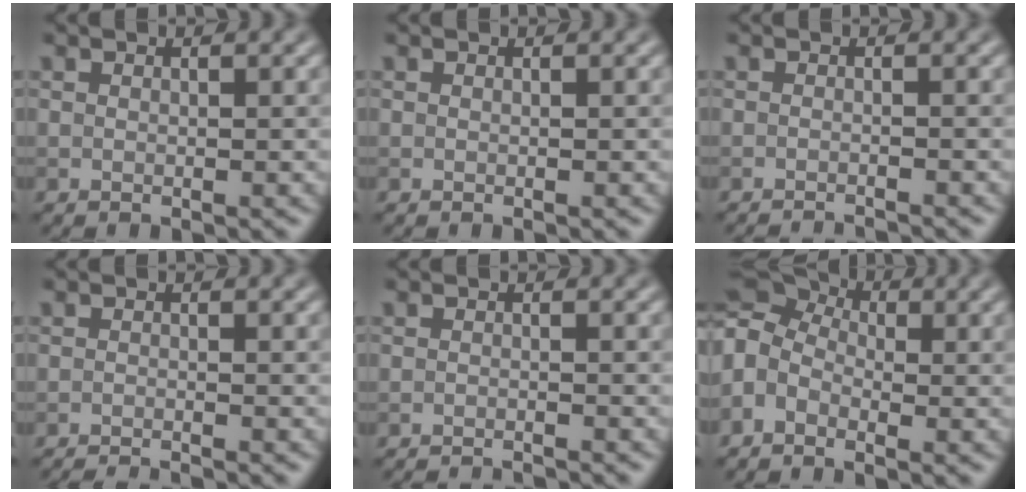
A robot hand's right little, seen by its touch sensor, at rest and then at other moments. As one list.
[{"total": 0.0}, {"total": 3.1, "force": [-2.9, 0.5, 1.0], "torque": [-0.005, 0.001, -0.040]}, {"total": 2.9, "force": [-2.6, 0.3, 1.1], "torque": [-0.014, -0.008, -0.046]}, {"total": 3.5, "force": [-3.3, 0.5, 1.0], "torque": [-0.004, 0.000, -0.045]}, {"total": 6.7, "force": [0.2, 5.0, 4.4], "torque": [-0.096, 0.033, -0.011]}]